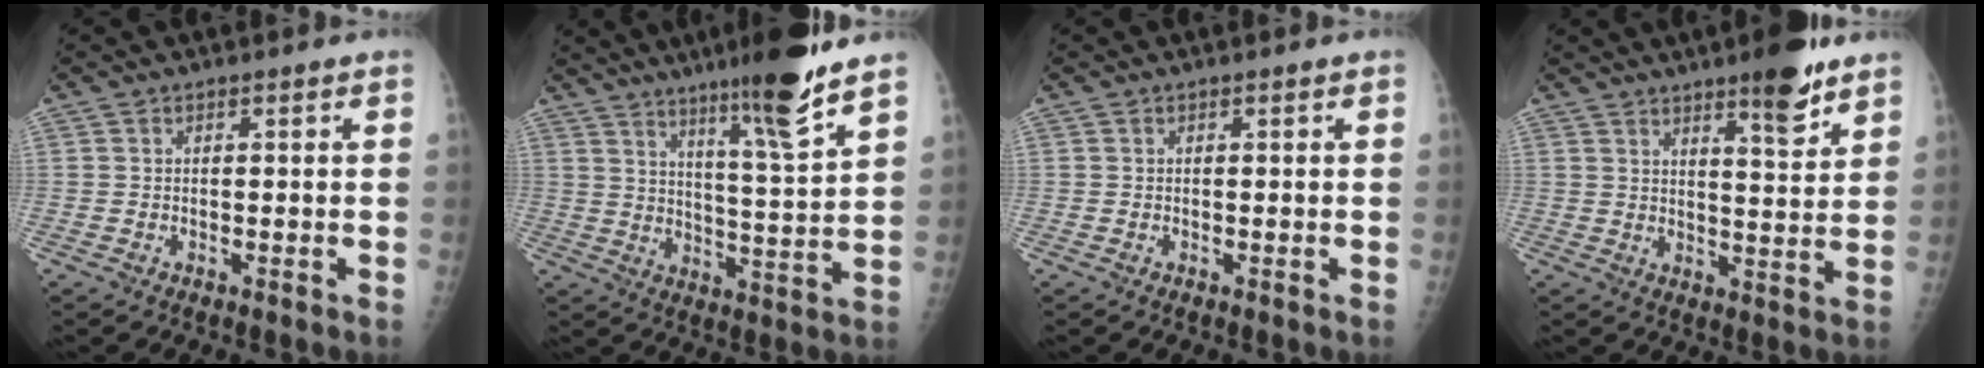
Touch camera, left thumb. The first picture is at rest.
{"total": 13.3, "force": [9.2, 0.2, 9.6], "torque": [-0.147, -0.063, 0.147]}
{"total": 0.0}
{"total": 9.0, "force": [6.1, 1.9, 6.3], "torque": [-0.076, -0.040, 0.088]}